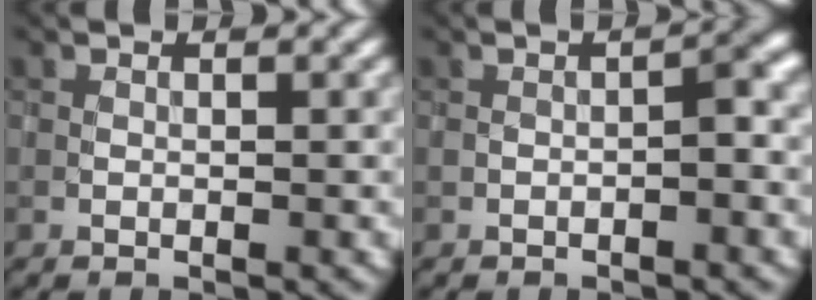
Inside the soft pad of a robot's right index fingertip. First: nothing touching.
{"total": 1.7, "force": [-0.5, 0.6, 1.4], "torque": [-0.026, 0.008, -0.009]}